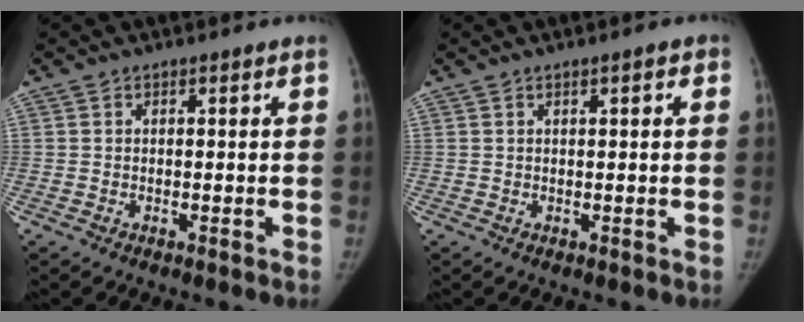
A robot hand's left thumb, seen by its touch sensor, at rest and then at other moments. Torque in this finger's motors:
{"motor_torque": [-0.21, 0.08, -0.29, 0.40, -0.01]}